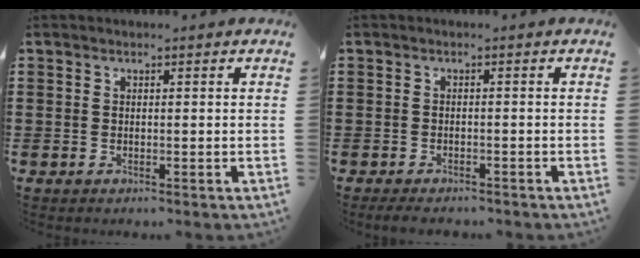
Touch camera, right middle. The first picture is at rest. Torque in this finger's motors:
{"motor_torque": [1.38, 0.21, 0.07, 0.06]}